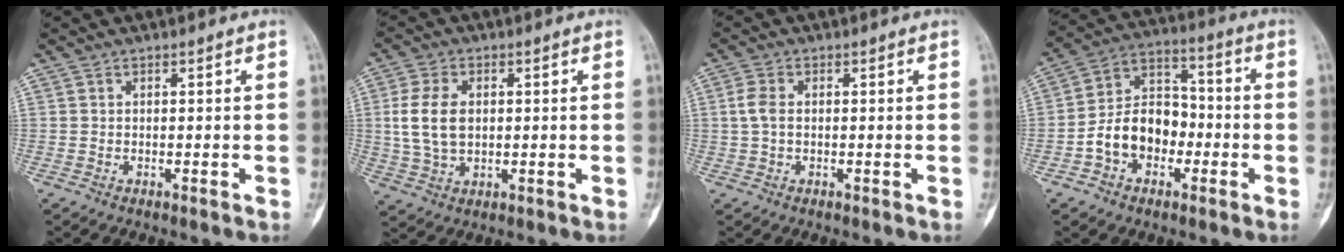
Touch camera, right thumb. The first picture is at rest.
{"total": 8.8, "force": [0.9, 5.7, 6.6], "torque": [-0.137, 0.001, 0.024]}
{"total": 3.4, "force": [0.2, 2.1, 2.6], "torque": [-0.064, 0.007, 0.001]}
{"total": 12.5, "force": [-3.4, 9.2, 7.7], "torque": [-0.105, 0.051, -0.068]}